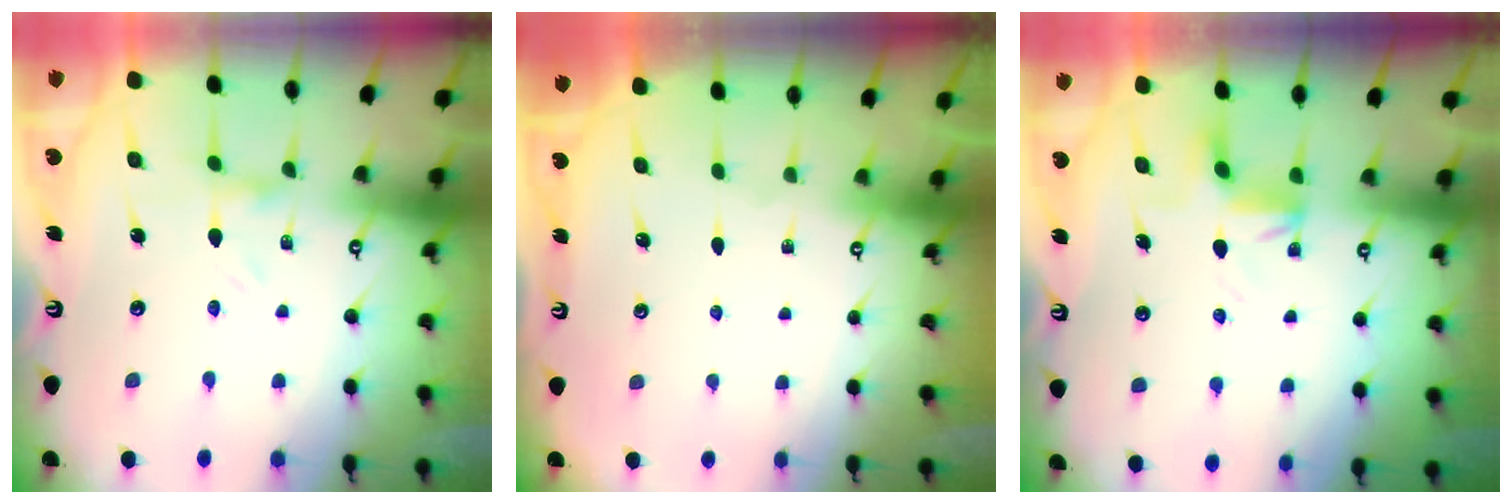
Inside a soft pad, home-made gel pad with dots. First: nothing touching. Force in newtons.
{"total": 0.0}
{"total": 4.6, "press": 4.6, "slide": 0.5}